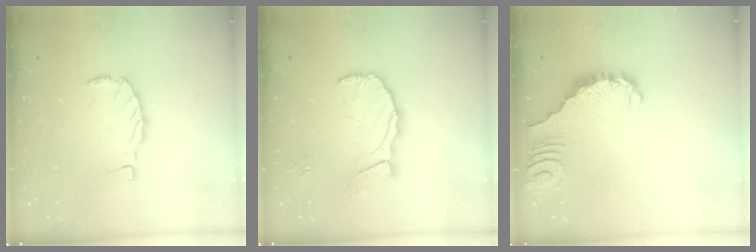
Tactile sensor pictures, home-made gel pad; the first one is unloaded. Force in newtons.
{"total": 8.9, "press": 8.9, "slide": 0.6}
{"total": 1.2, "press": 1.2, "slide": 0.2}